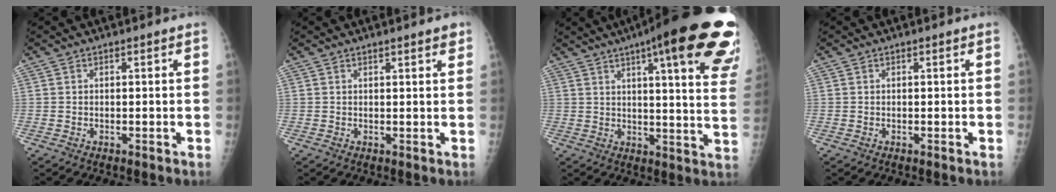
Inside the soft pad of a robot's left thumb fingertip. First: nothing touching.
{"total": 2.2, "force": [1.6, 0.3, 1.6], "torque": [-0.018, -0.006, 0.019]}
{"total": 27.2, "force": [15.8, 4.9, 21.6], "torque": [-0.223, -0.035, 0.195]}
{"total": 0.0}